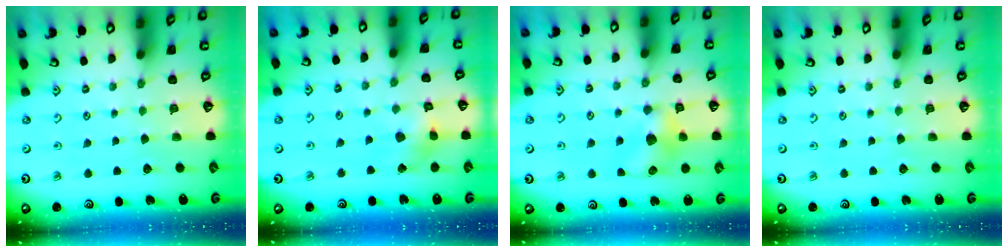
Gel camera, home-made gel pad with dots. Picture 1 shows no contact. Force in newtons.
{"total": 7.4, "press": 7.3, "slide": 0.7}
{"total": 9.8, "press": 9.8, "slide": 0.7}
{"total": 0.0}